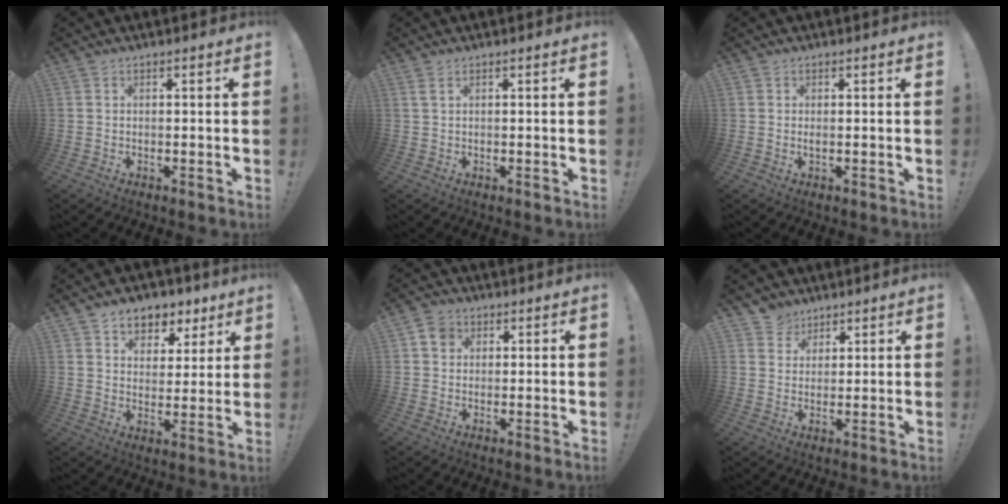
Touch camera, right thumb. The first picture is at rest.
{"total": 1.3, "force": [0.6, 0.2, 1.2], "torque": [-0.025, 0.002, 0.010]}
{"total": 0.8, "force": [0.1, 0.2, 0.7], "torque": [-0.008, -0.003, 0.001]}
{"total": 7.2, "force": [4.7, 5.3, 1.5], "torque": [-0.007, -0.039, 0.089]}
{"total": 4.8, "force": [1.7, 4.1, 2.0], "torque": [-0.025, 0.000, 0.032]}
{"total": 4.7, "force": [3.4, 3.2, 0.1], "torque": [-0.004, -0.024, 0.065]}